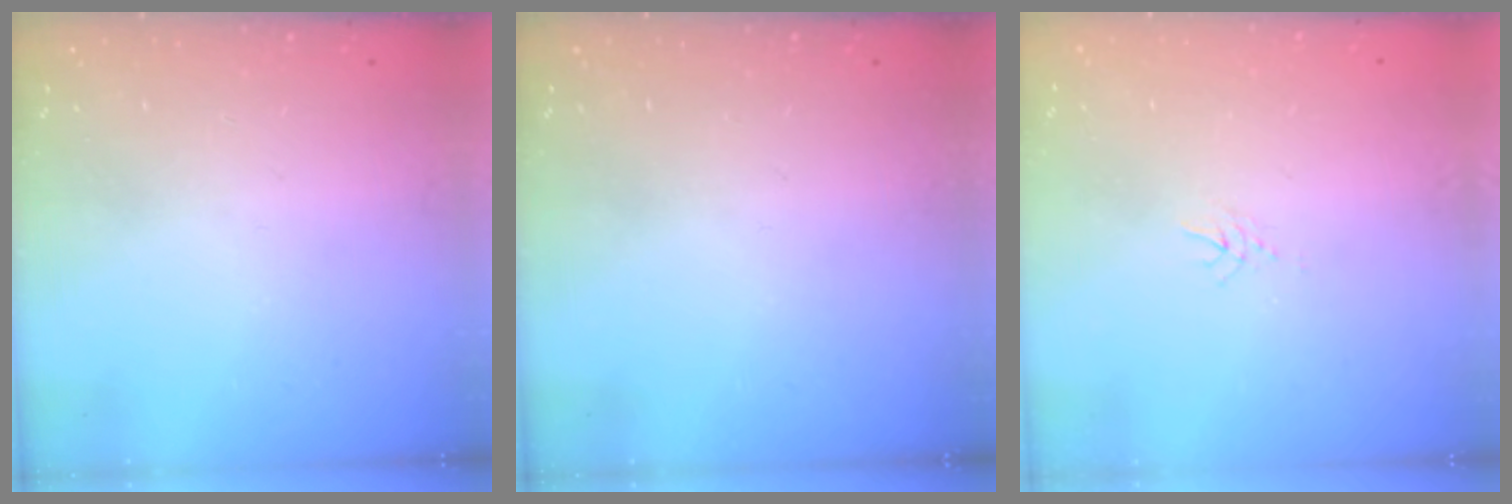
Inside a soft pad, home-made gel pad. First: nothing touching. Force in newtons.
{"total": 0.0}
{"total": 3.3, "press": 3.3, "slide": 0.4}